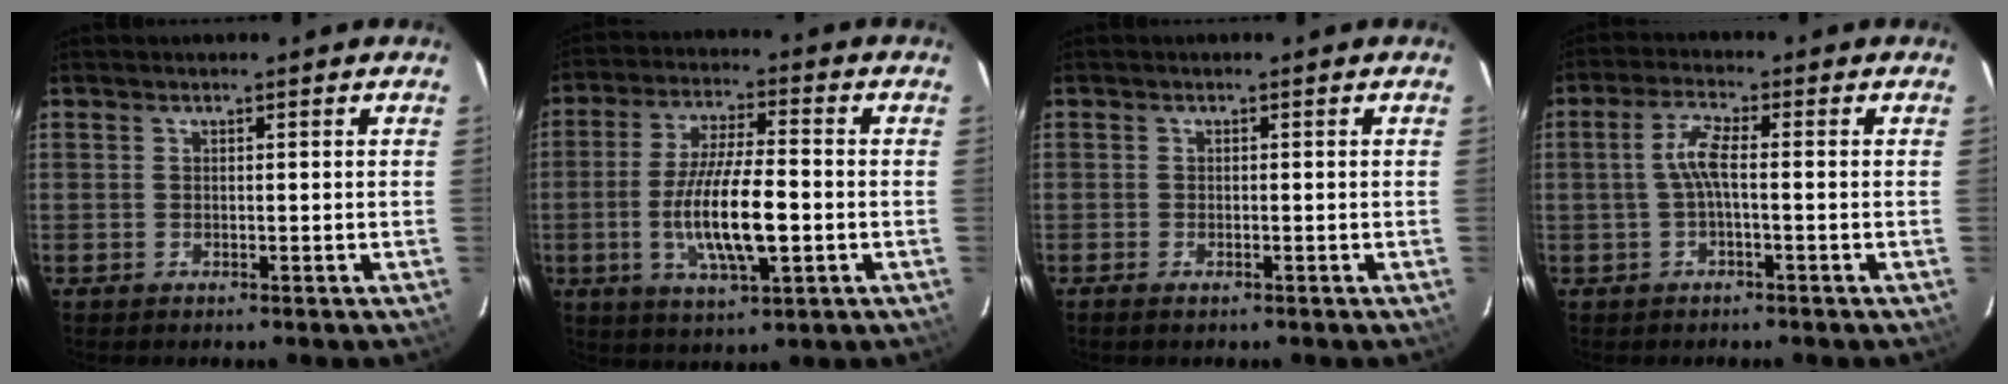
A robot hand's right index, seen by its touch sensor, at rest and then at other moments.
{"total": 12.8, "force": [-2.7, 3.2, 12.1], "torque": [-0.233, -0.011, -0.047]}
{"total": 1.2, "force": [-0.9, 0.4, 0.7], "torque": [-0.014, -0.003, -0.017]}
{"total": 4.2, "force": [-0.5, 0.7, 4.1], "torque": [-0.088, 0.010, -0.009]}